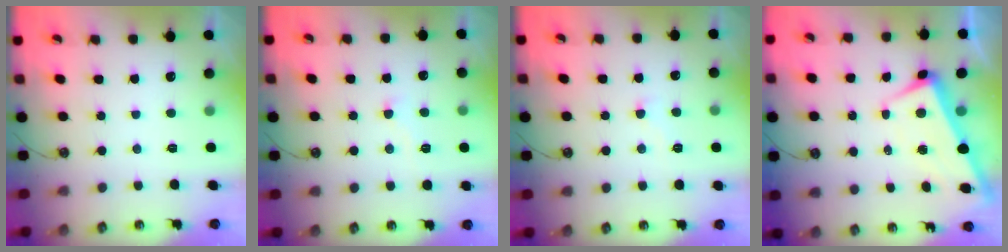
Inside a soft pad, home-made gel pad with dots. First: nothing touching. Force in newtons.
{"total": 2.4, "press": 2.3, "slide": 0.5}
{"total": 3.9, "press": 3.9, "slide": 0.5}
{"total": 1.0, "press": 0.7, "slide": 0.7}